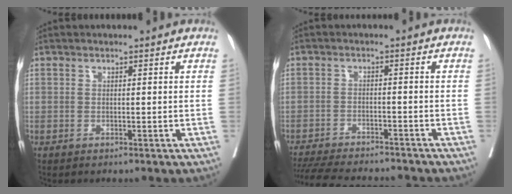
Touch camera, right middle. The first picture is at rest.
{"total": 16.4, "force": [-14.9, 2.4, 6.4], "torque": [-0.148, -0.029, -0.213]}